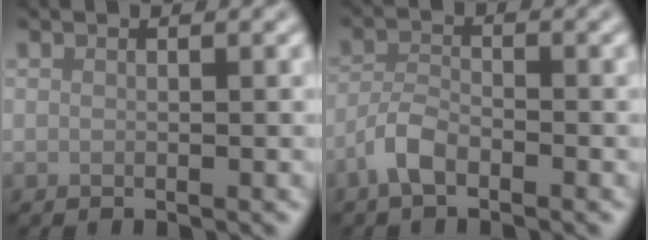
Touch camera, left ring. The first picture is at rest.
{"total": 2.6, "force": [-1.8, 1.0, 1.7], "torque": [-0.036, 0.004, -0.043]}